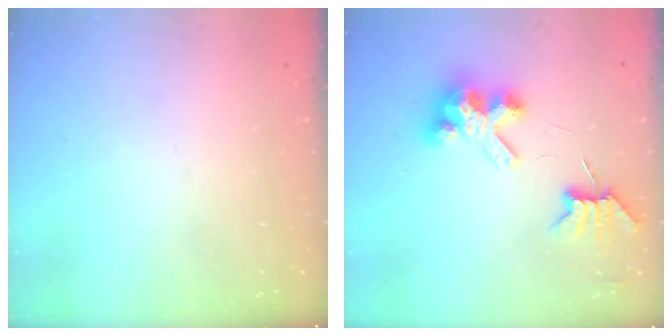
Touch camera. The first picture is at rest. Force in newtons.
{"total": 8.0, "press": 8.0, "slide": 0.7}